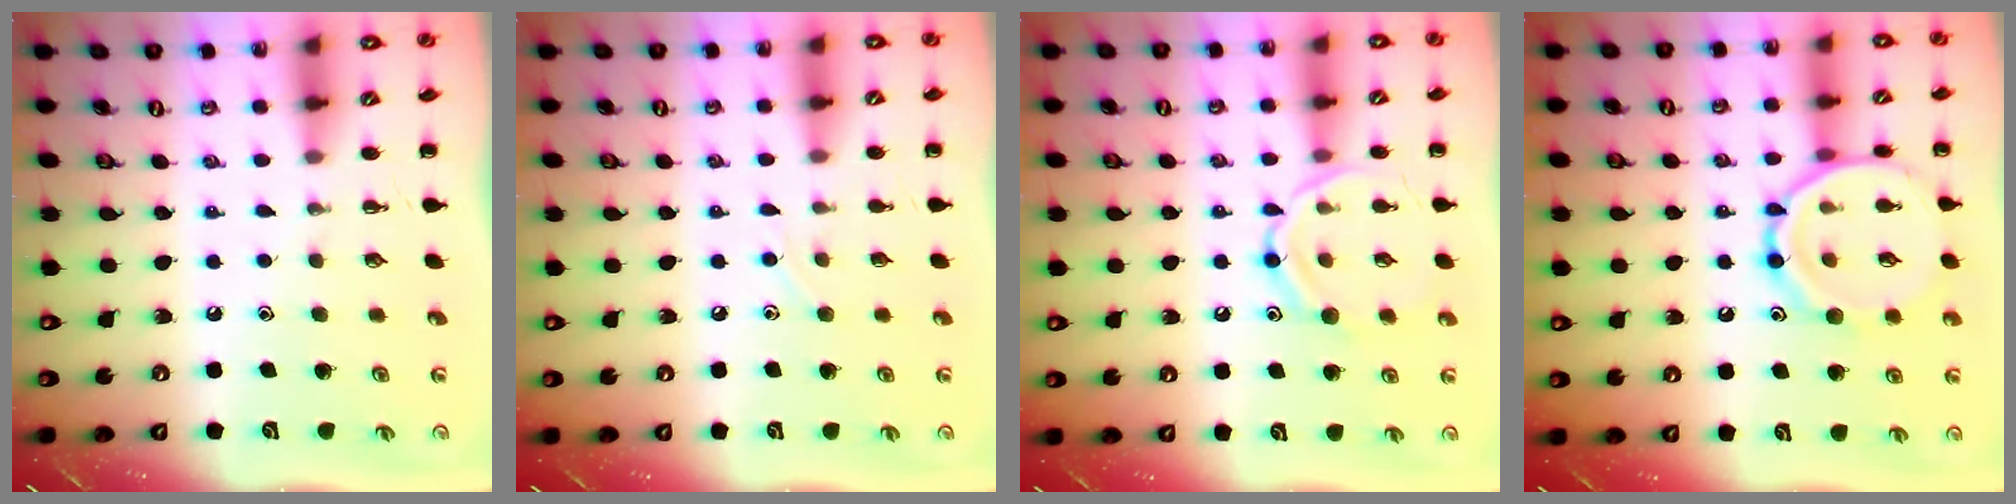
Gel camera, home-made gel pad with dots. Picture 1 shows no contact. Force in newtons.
{"total": 3.1, "press": 3.0, "slide": 1.0}
{"total": 13.0, "press": 13.0, "slide": 0.8}
{"total": 14.3, "press": 14.2, "slide": 0.8}